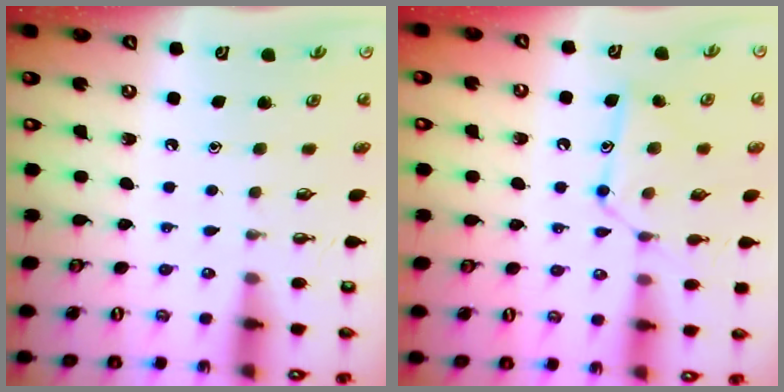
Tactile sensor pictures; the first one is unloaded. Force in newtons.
{"total": 12.7, "press": 12.6, "slide": 1.1}